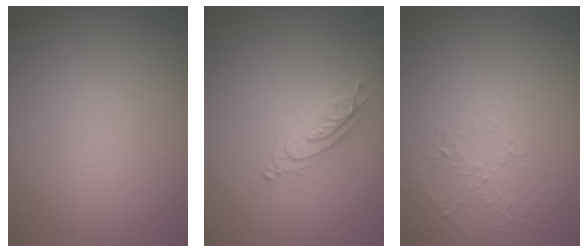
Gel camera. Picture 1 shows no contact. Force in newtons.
{"total": 2.2, "press": 2.1, "slide": 0.7}
{"total": 1.1, "press": 0.5, "slide": 1.0}